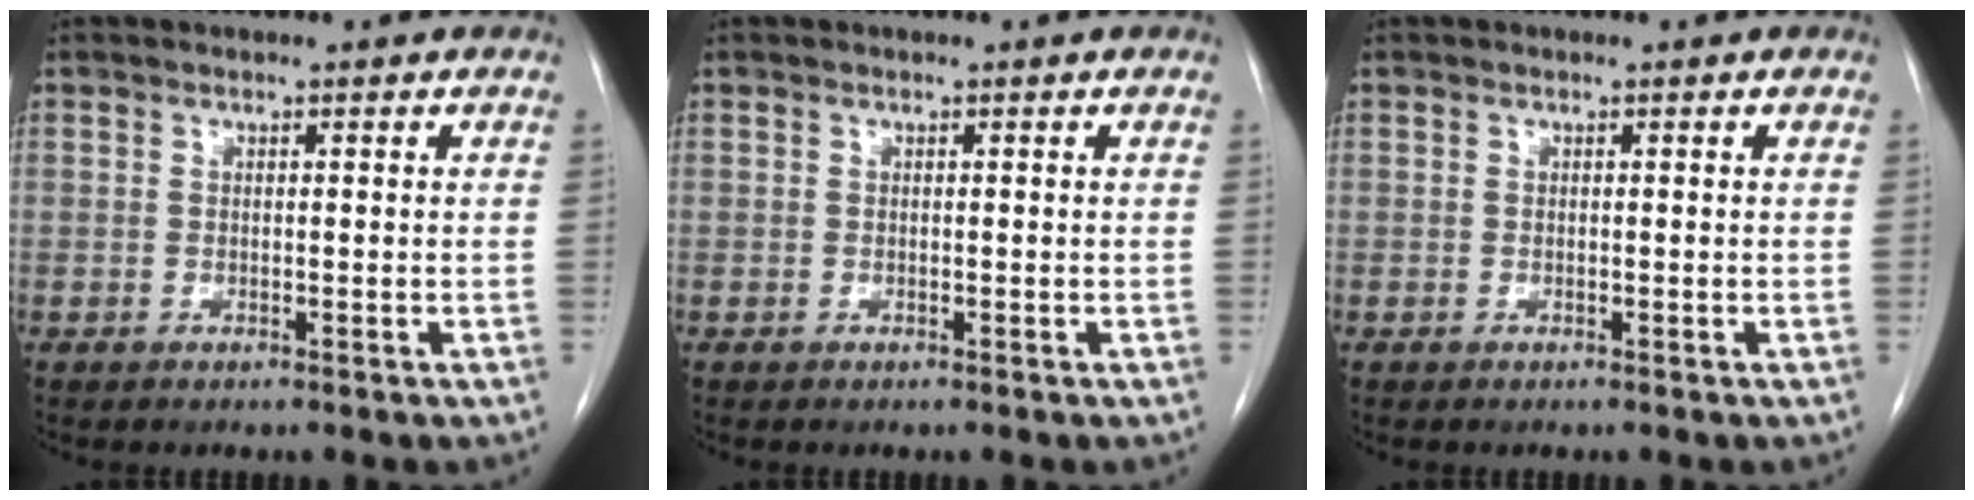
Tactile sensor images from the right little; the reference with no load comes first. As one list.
[{"total": 0.0}, {"total": 0.0}]